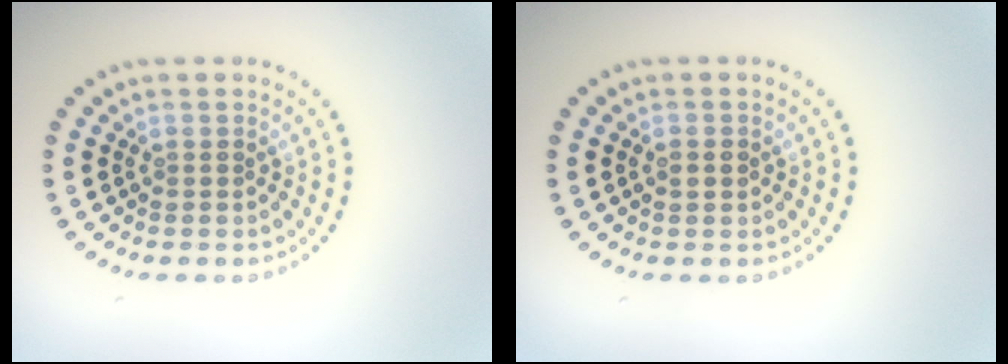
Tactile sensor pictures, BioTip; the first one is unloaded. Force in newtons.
{"total": 1.2, "press": 1.2, "slide": 0.1}